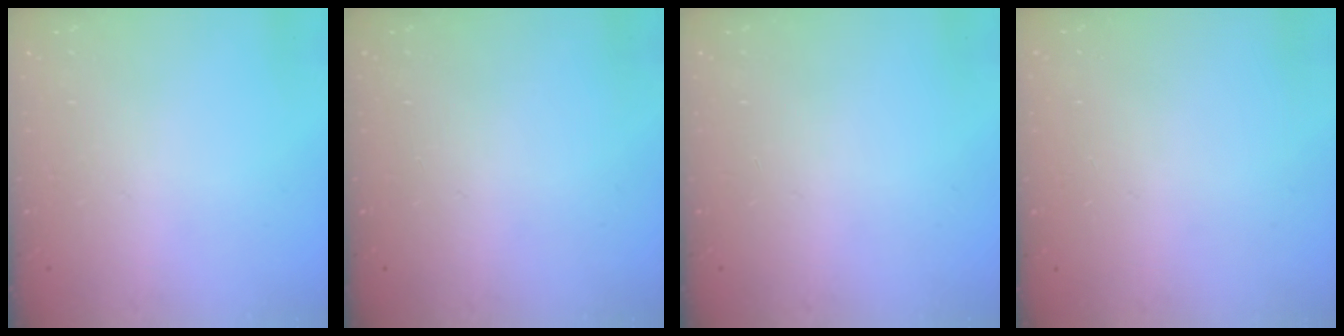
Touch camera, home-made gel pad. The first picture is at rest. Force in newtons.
{"total": 0.0}
{"total": 0.0}
{"total": 0.0}